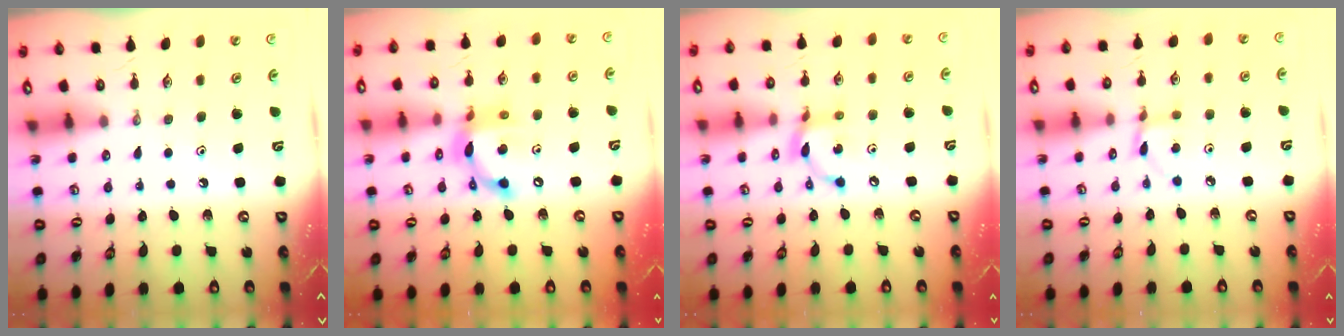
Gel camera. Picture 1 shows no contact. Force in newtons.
{"total": 13.9, "press": 13.9, "slide": 0.8}
{"total": 9.2, "press": 9.2, "slide": 0.3}
{"total": 3.5, "press": 3.4, "slide": 0.4}